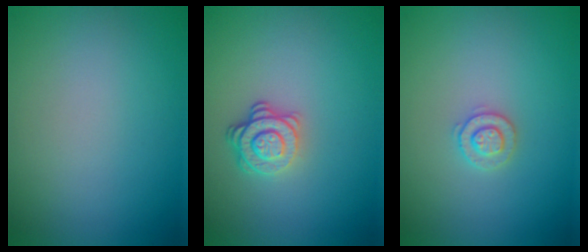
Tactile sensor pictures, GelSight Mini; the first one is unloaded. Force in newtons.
{"total": 3.1, "press": 2.5, "slide": 1.8}
{"total": 1.8, "press": 1.8, "slide": 0.4}